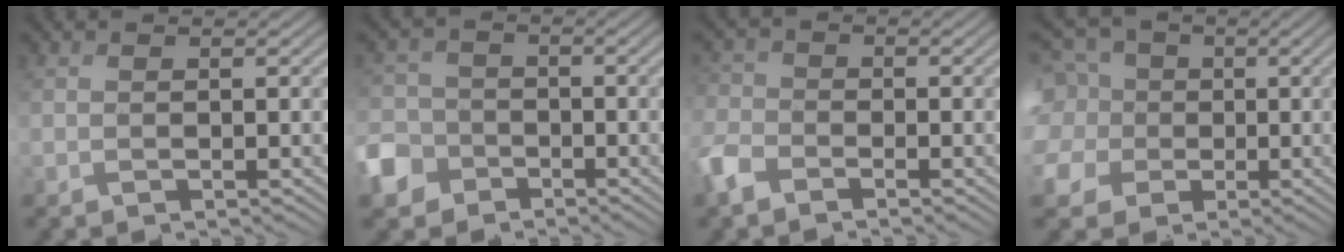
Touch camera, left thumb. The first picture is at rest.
{"total": 6.9, "force": [-3.8, 5.2, 2.4], "torque": [-0.075, -0.009, -0.092]}
{"total": 4.6, "force": [-3.1, 2.8, 2.1], "torque": [-0.061, -0.002, -0.081]}
{"total": 11.4, "force": [-0.2, 10.2, 4.9], "torque": [-0.192, 0.003, -0.025]}